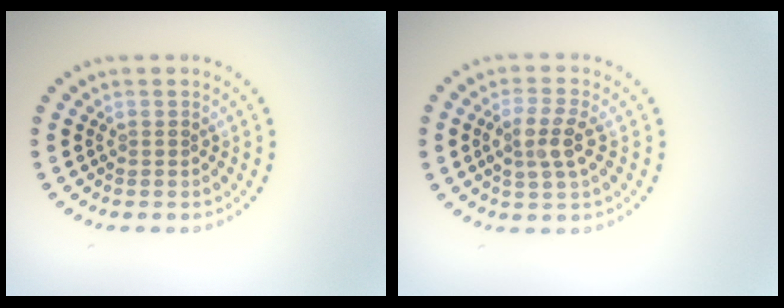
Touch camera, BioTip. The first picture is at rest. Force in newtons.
{"total": 2.8, "press": 2.6, "slide": 1.1}